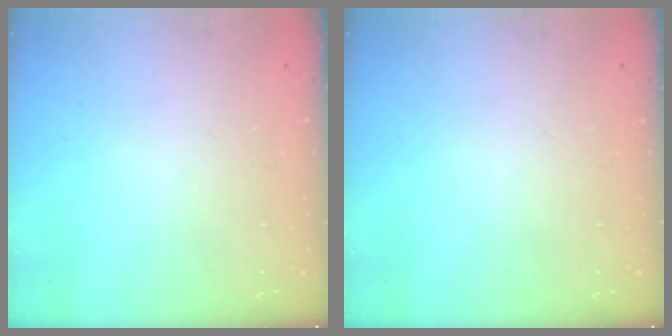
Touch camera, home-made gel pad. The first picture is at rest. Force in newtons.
{"total": 0.0}